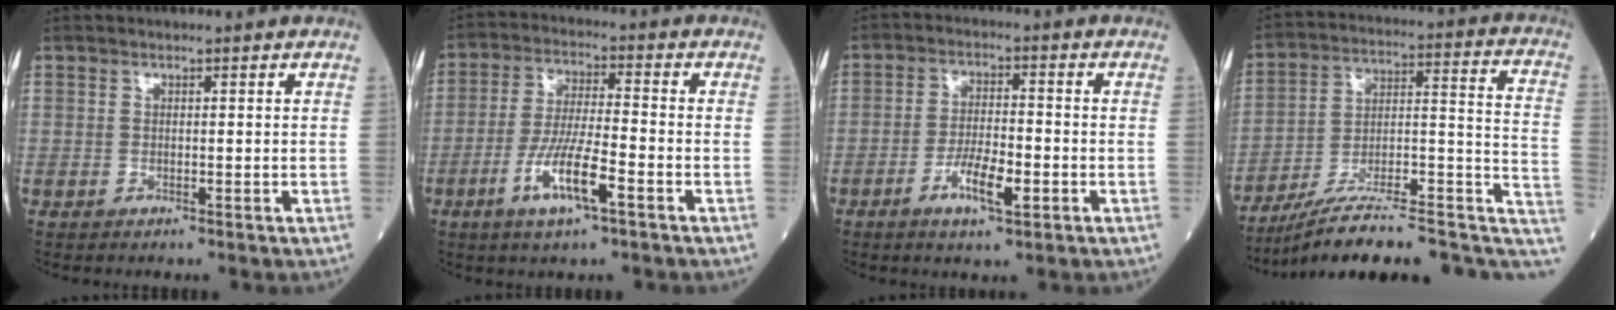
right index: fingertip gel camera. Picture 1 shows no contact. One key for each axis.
{"total": 9.0, "fx": -4.1, "fy": 1.0, "fz": 7.9, "tx": -0.159, "ty": -0.009, "tz": -0.075}
{"total": 6.3, "fx": -2.7, "fy": 1.5, "fz": 5.5, "tx": -0.103, "ty": -0.002, "tz": -0.047}
{"total": 20.4, "fx": -13.8, "fy": 4.3, "fz": 14.4, "tx": -0.167, "ty": 0.052, "tz": -0.206}